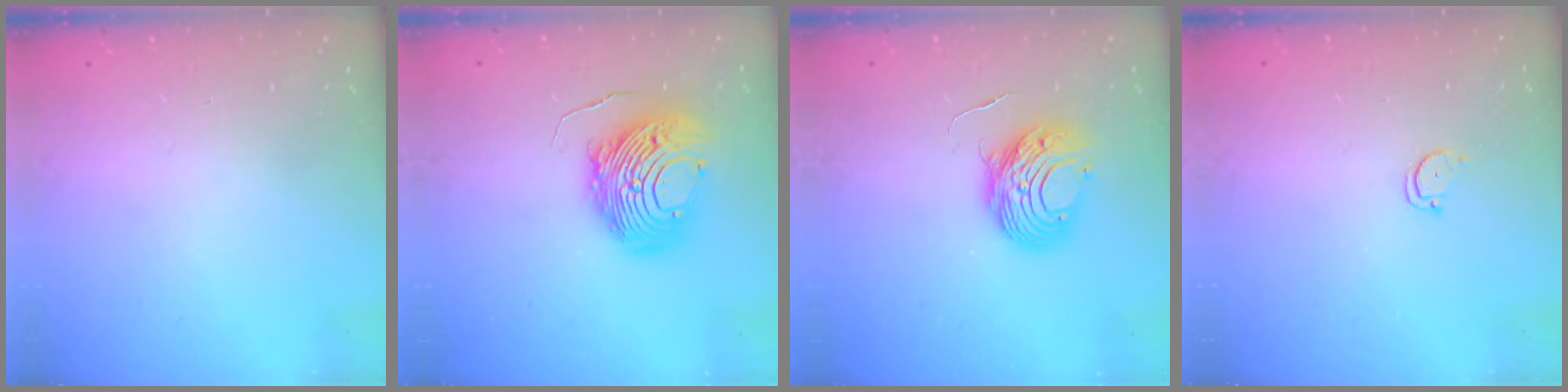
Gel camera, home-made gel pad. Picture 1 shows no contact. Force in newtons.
{"total": 14.7, "press": 14.6, "slide": 1.4}
{"total": 11.2, "press": 11.2, "slide": 0.9}
{"total": 2.0, "press": 2.0, "slide": 0.2}